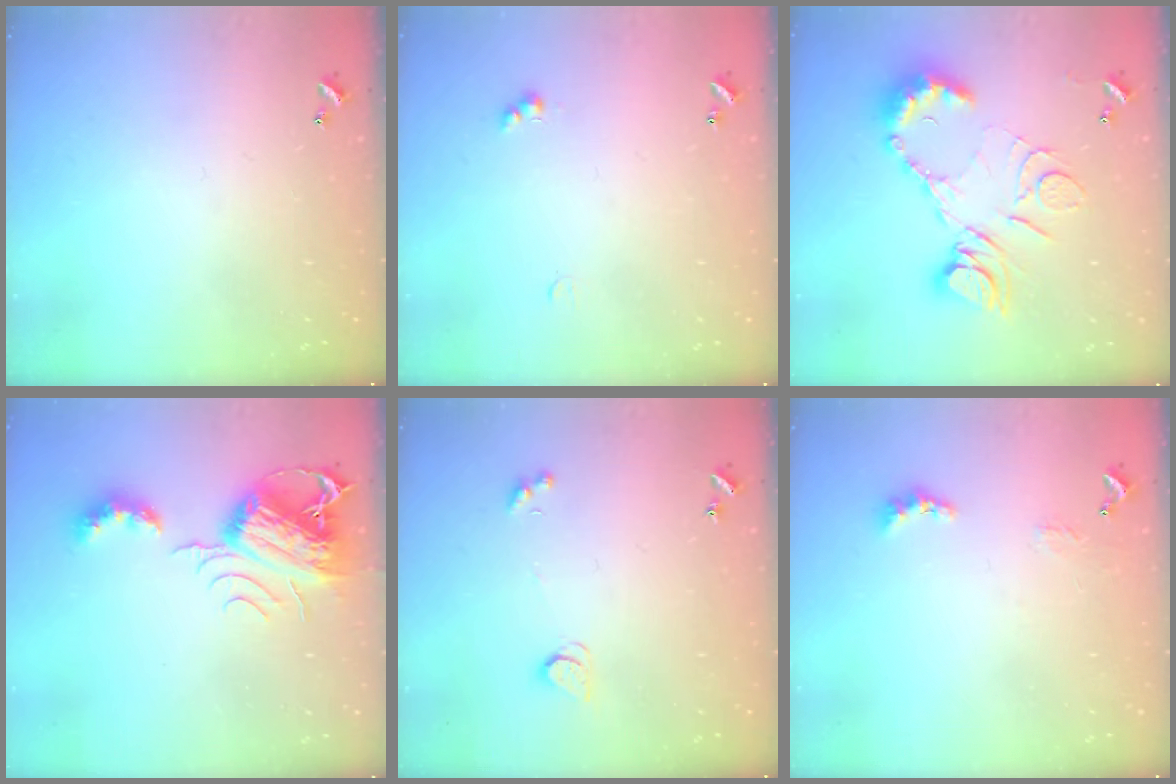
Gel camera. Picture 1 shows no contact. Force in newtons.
{"total": 1.8, "press": 1.8, "slide": 0.4}
{"total": 15.8, "press": 15.7, "slide": 1.7}
{"total": 9.8, "press": 9.7, "slide": 1.0}
{"total": 2.5, "press": 2.5, "slide": 0.5}
{"total": 2.3, "press": 2.2, "slide": 0.7}